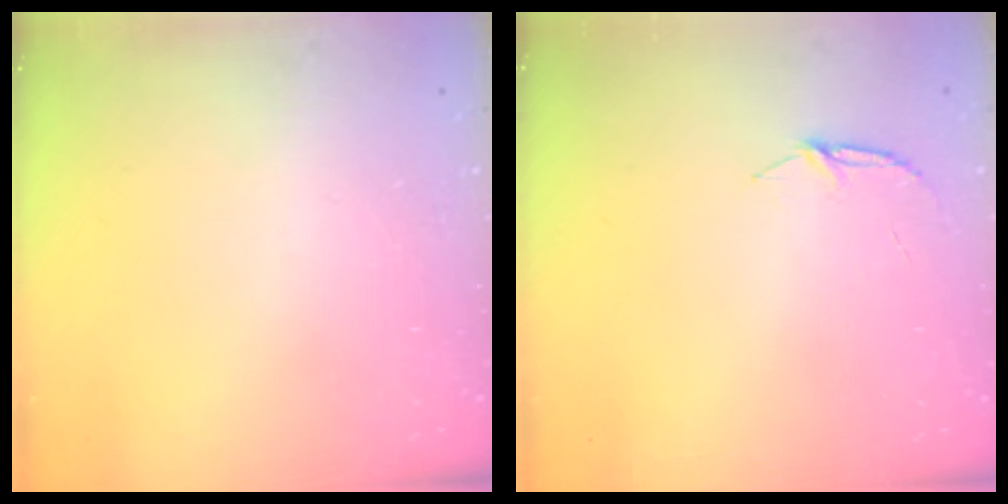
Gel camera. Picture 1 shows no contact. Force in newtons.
{"total": 4.8, "press": 4.8, "slide": 0.5}